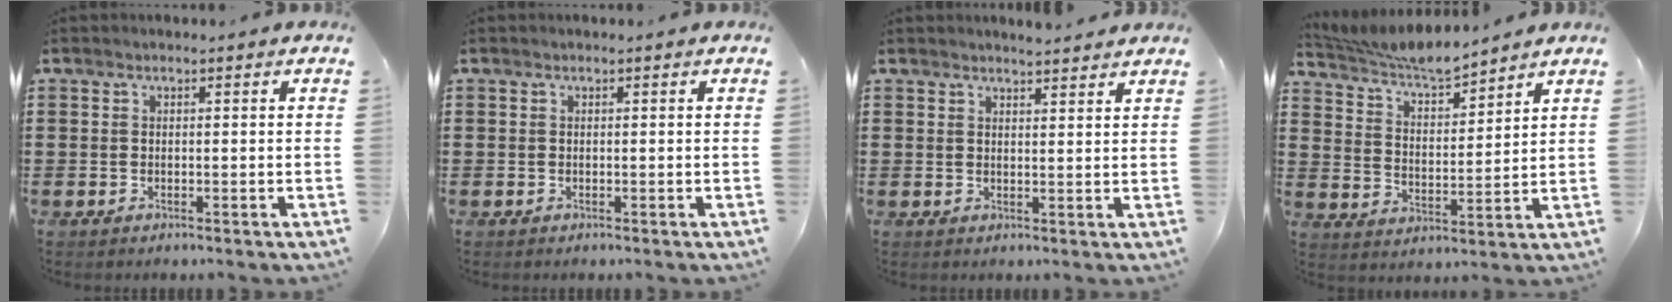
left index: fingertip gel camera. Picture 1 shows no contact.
{"total": 0.0}
{"total": 2.5, "force": [2.5, -0.2, 0.2], "torque": [-0.009, -0.006, 0.047]}
{"total": 5.7, "force": [5.3, 0.6, 2.0], "torque": [-0.064, -0.028, 0.088]}